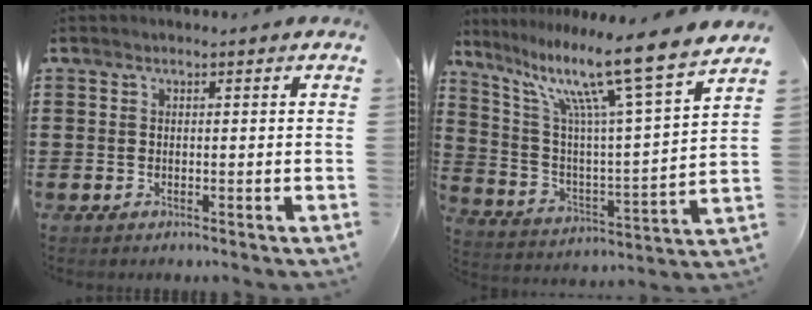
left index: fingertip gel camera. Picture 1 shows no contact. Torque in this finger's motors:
{"motor_torque": [1.19, -0.95, 1.05, 0.21]}